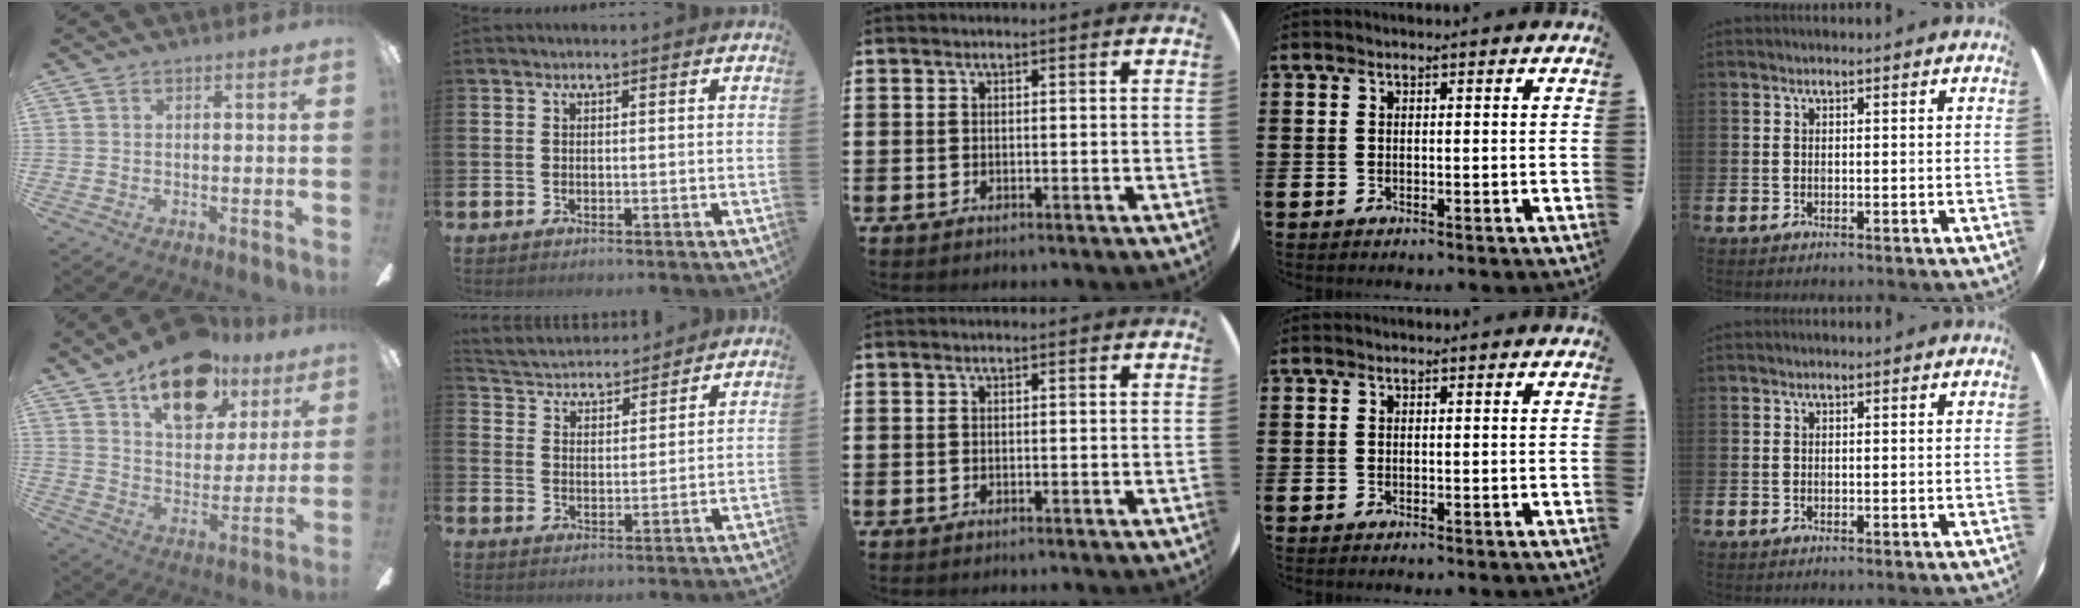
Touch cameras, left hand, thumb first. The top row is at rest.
{"thumb": {"total": 19.0, "force": [12.2, 10.2, 10.5], "torque": [-0.148, -0.061, 0.208]}, "index": {"total": 4.2, "force": [4.1, 1.1, -0.3], "torque": [-0.018, -0.032, 0.069]}}